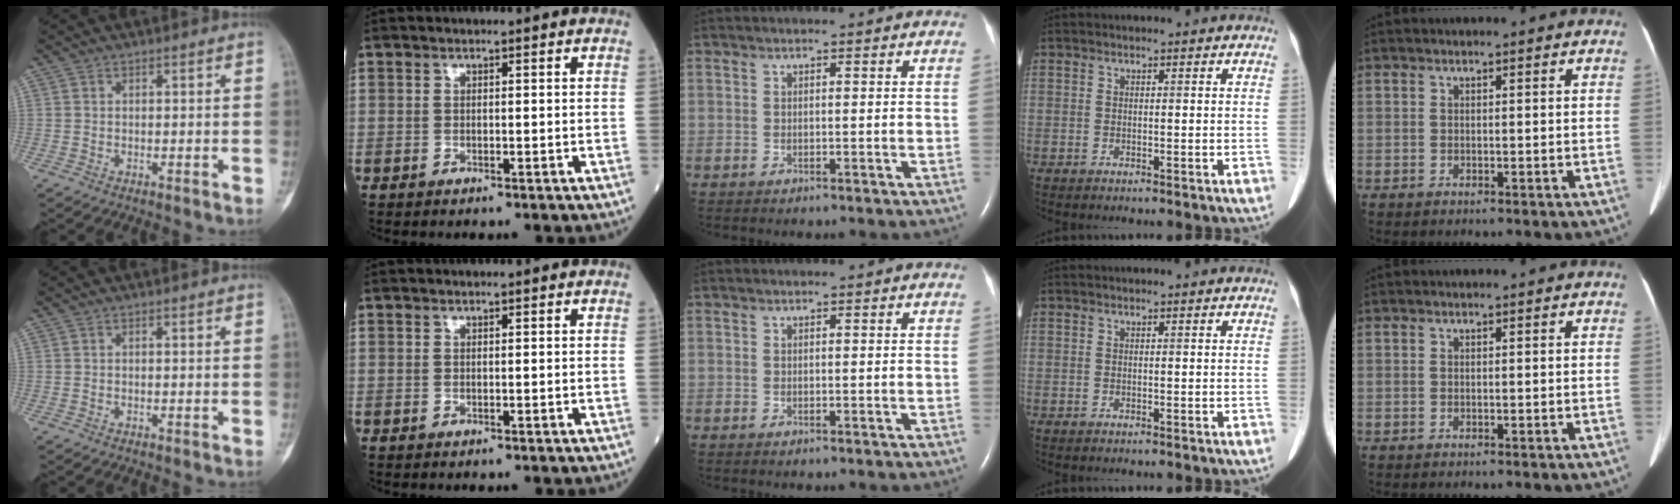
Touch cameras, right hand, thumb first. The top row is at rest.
{}